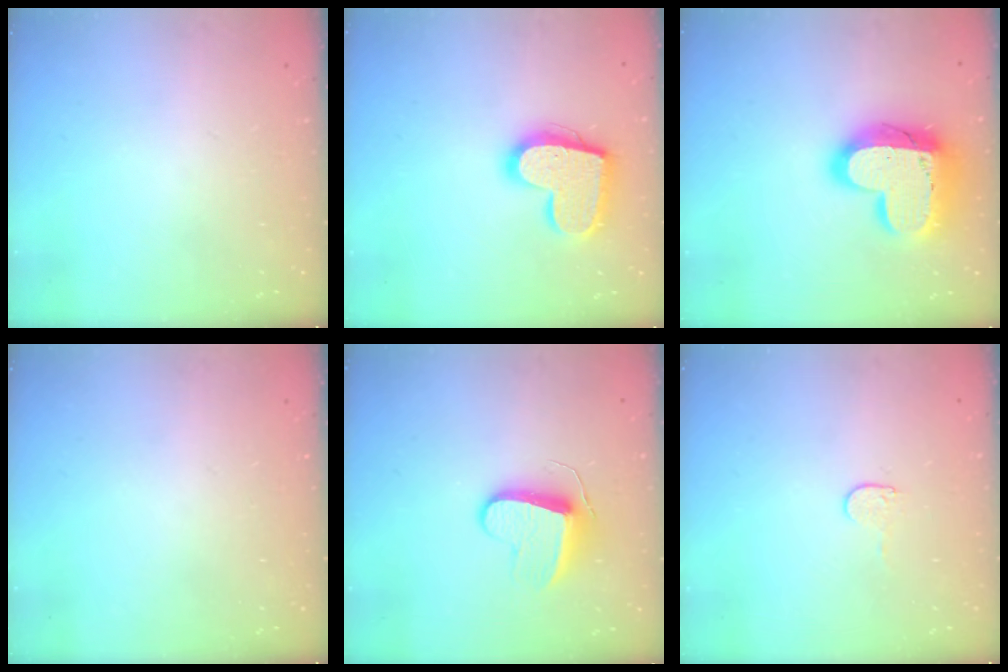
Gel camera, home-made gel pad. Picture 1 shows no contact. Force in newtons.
{"total": 16.9, "press": 16.8, "slide": 1.2}
{"total": 20.4, "press": 20.3, "slide": 1.6}
{"total": 0.0}
{"total": 9.9, "press": 9.8, "slide": 0.6}
{"total": 4.0, "press": 4.0, "slide": 0.3}